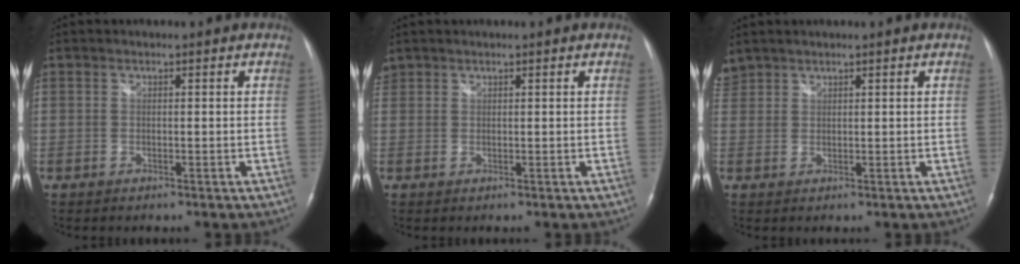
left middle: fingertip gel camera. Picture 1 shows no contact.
{"total": 1.3, "force": [1.1, 0.7, 0.0], "torque": [-0.005, 0.016, 0.024]}
{"total": 2.4, "force": [2.2, 0.9, 0.0], "torque": [-0.010, 0.018, 0.049]}